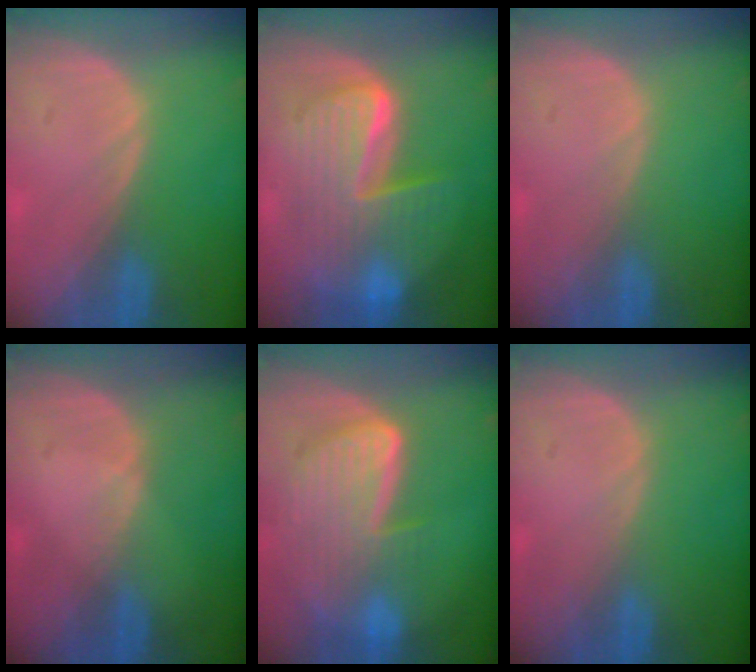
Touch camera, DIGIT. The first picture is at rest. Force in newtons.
{"total": 10.4, "press": 10.4, "slide": 1.0}
{"total": 0.0}
{"total": 0.7, "press": 0.5, "slide": 0.5}
{"total": 9.1, "press": 8.0, "slide": 4.5}
{"total": 0.0}